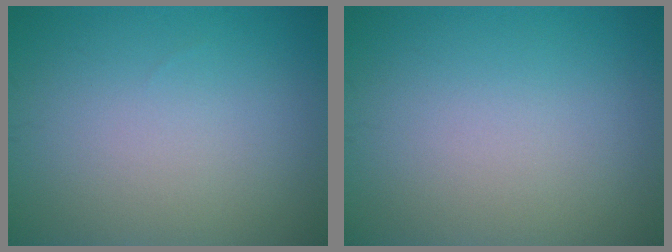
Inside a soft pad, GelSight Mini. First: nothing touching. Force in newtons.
{"total": 0.0}